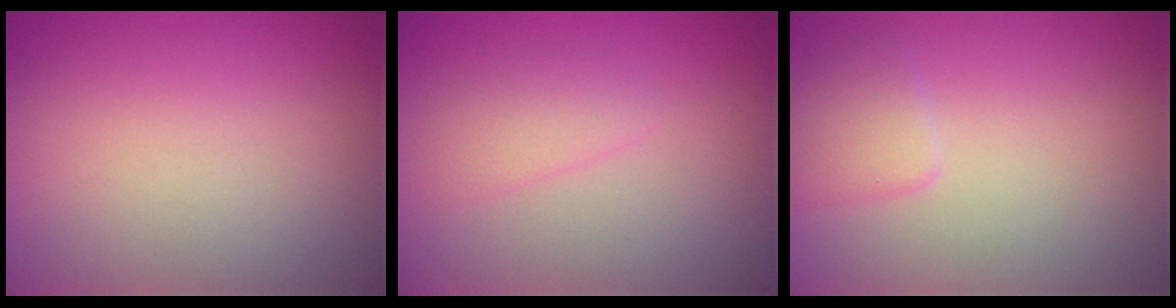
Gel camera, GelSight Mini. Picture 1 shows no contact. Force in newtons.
{"total": 1.6, "press": 1.6, "slide": 0.0}
{"total": 1.6, "press": 1.6, "slide": 0.0}